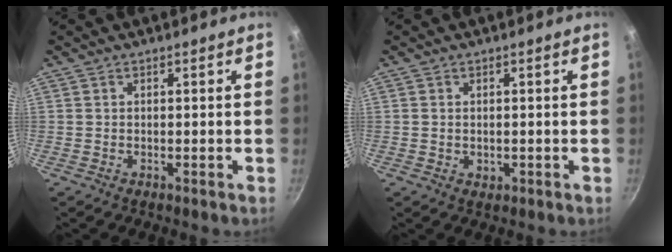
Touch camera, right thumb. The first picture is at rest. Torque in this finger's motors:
{"motor_torque": [-0.30, 0.08, -0.41, 0.32, 0.00]}